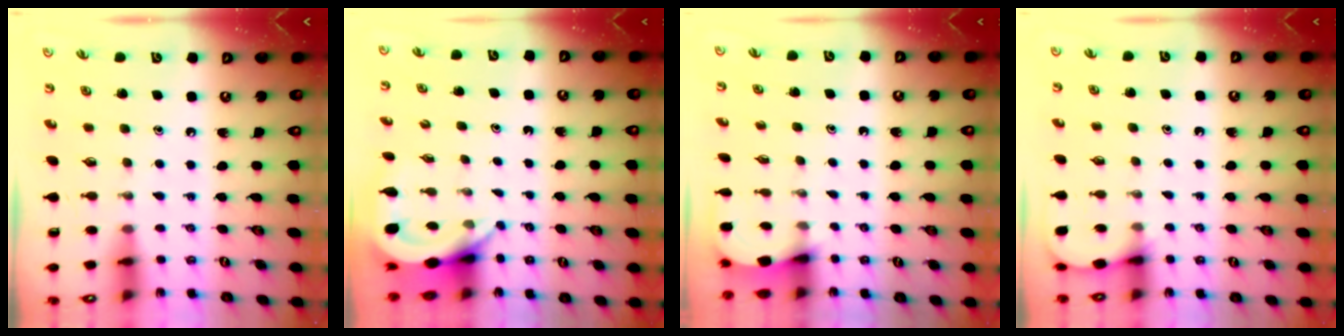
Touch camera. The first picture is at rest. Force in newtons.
{"total": 4.4, "press": 4.4, "slide": 0.2}
{"total": 2.5, "press": 2.5, "slide": 0.2}
{"total": 3.3, "press": 3.3, "slide": 0.3}